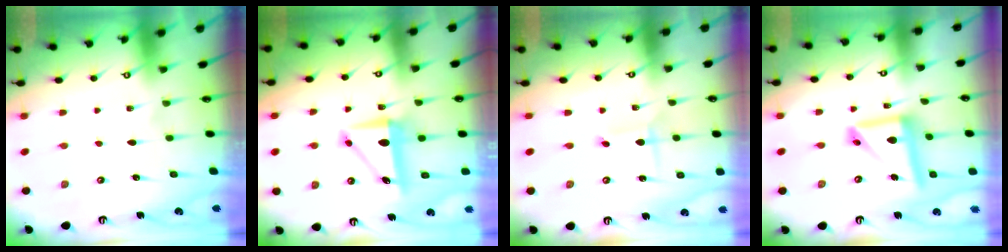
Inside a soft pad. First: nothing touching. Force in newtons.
{"total": 8.1, "press": 7.8, "slide": 2.2}
{"total": 1.7, "press": 1.7, "slide": 0.2}
{"total": 13.9, "press": 13.8, "slide": 1.4}